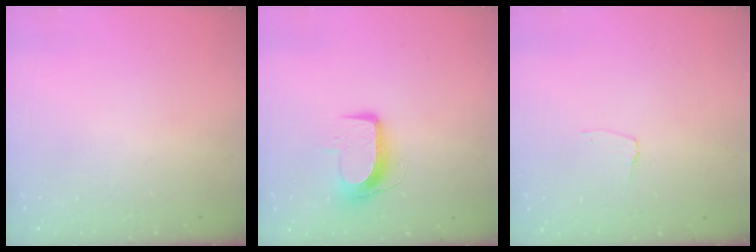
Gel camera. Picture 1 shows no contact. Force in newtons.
{"total": 9.4, "press": 9.4, "slide": 0.3}
{"total": 2.7, "press": 2.7, "slide": 0.3}